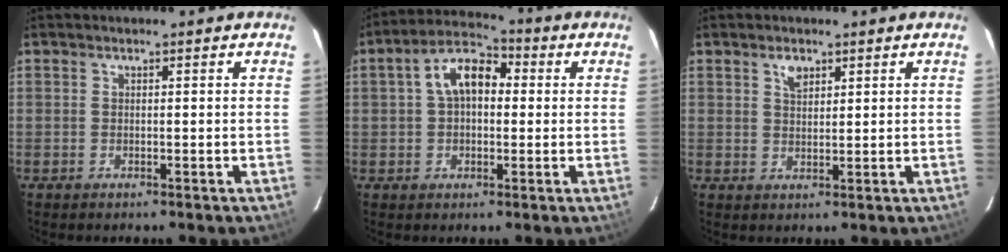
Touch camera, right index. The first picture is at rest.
{"total": 8.9, "force": [1.3, 5.6, 6.8], "torque": [-0.124, 0.033, 0.019]}
{"total": 2.7, "force": [1.6, 1.5, 1.5], "torque": [-0.024, 0.006, 0.029]}